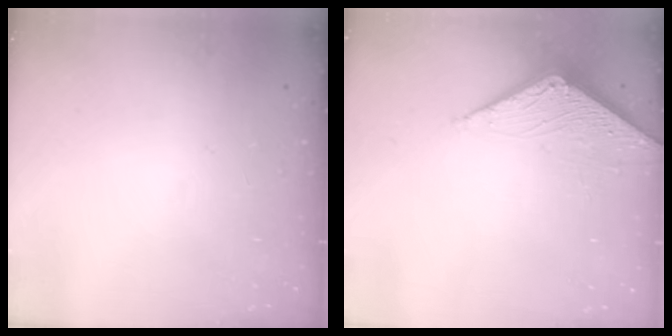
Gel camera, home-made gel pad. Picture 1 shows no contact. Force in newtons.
{"total": 2.8, "press": 2.8, "slide": 0.3}